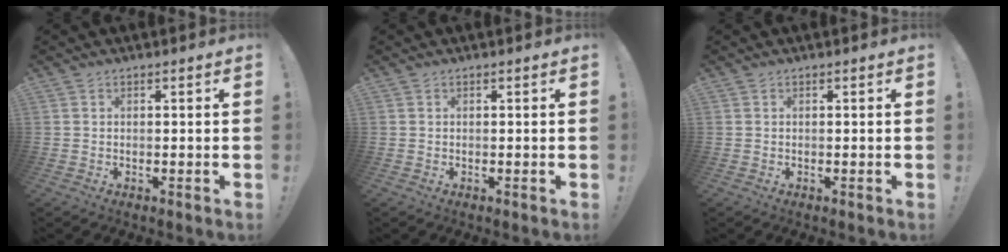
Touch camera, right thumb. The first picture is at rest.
{"total": 0.0}
{"total": 0.0}